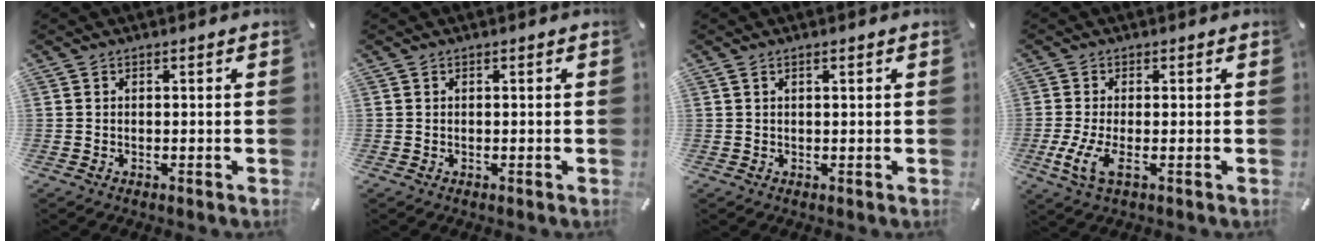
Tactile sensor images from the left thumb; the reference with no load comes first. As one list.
[{"total": 0.0}, {"total": 1.0, "force": [0.4, 0.2, 0.9], "torque": [-0.015, 0.001, 0.006]}, {"total": 6.2, "force": [-1.2, 1.8, 5.8], "torque": [-0.145, -0.023, -0.026]}]